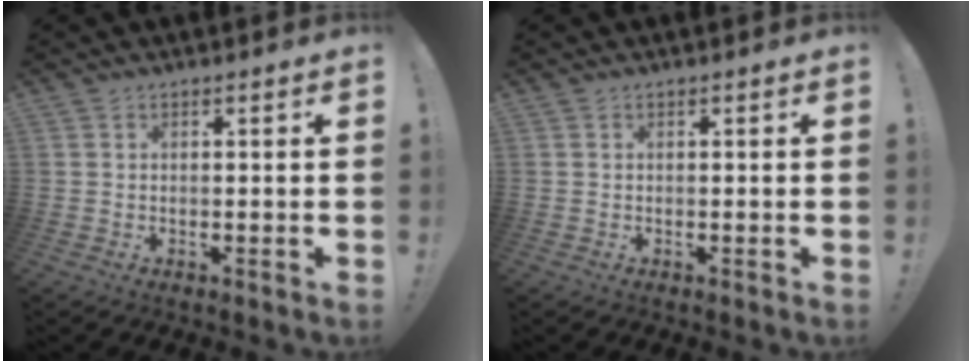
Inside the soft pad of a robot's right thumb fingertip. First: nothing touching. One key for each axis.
{"total": 0.0}